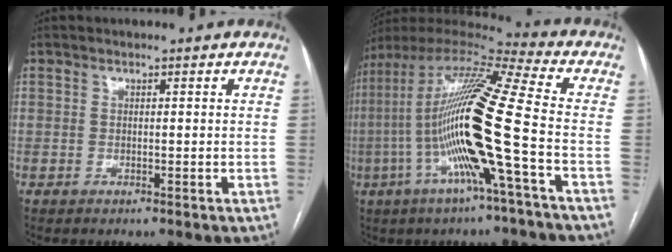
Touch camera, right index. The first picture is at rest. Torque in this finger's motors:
{"motor_torque": [2.14, 0.00, 0.99, 0.21]}